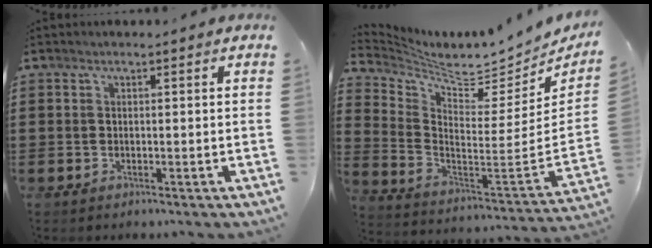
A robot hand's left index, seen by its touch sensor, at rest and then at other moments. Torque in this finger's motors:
{"motor_torque": [1.05, -1.09, -0.18, 0.01]}